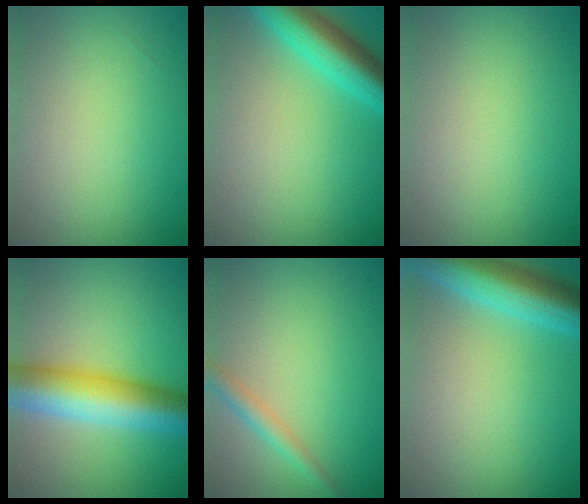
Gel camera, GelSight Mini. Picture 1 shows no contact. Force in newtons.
{"total": 6.3, "press": 6.3, "slide": 0.3}
{"total": 0.0}
{"total": 9.4, "press": 9.4, "slide": 0.3}
{"total": 1.9, "press": 1.9, "slide": 0.0}
{"total": 7.9, "press": 7.9, "slide": 0.4}